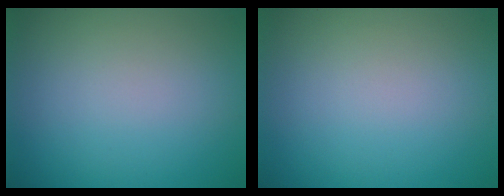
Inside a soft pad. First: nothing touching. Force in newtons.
{"total": 0.0}